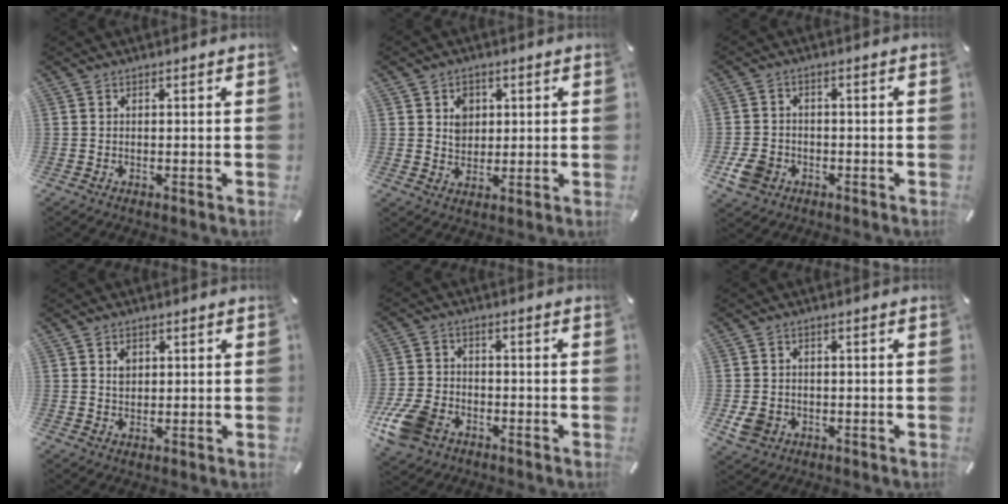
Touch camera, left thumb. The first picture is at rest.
{"total": 4.8, "force": [1.2, 4.4, 1.5], "torque": [-0.019, -0.001, 0.017]}
{"total": 6.0, "force": [-2.4, 4.8, 2.6], "torque": [-0.058, 0.004, -0.047]}
{"total": 2.2, "force": [0.9, 1.8, 0.8], "torque": [-0.004, -0.005, 0.012]}
{"total": 10.4, "force": [-5.3, 7.2, 5.4], "torque": [-0.123, 0.026, -0.097]}
{"total": 4.5, "force": [-1.2, 3.9, 2.0], "torque": [-0.038, 0.000, -0.021]}